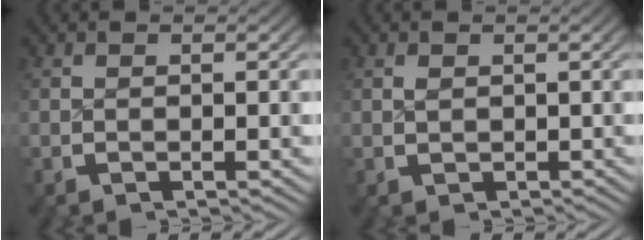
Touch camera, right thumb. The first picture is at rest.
{"total": 1.0, "force": [0.5, 0.0, -0.8], "torque": [0.010, -0.005, 0.012]}